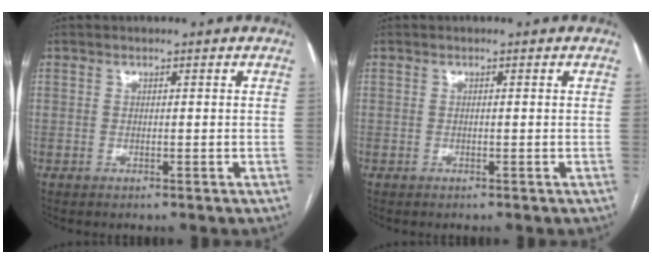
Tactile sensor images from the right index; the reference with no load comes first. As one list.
[{"total": 0.0}]